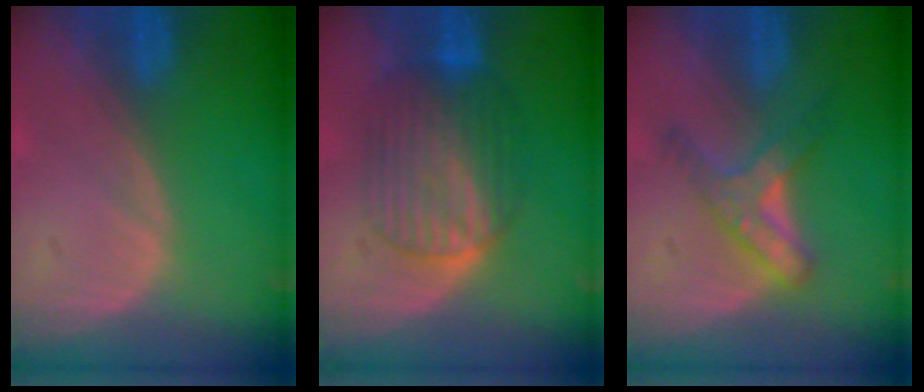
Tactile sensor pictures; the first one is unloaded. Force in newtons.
{"total": 7.3, "press": 7.3, "slide": 0.3}
{"total": 5.1, "press": 5.1, "slide": 0.4}